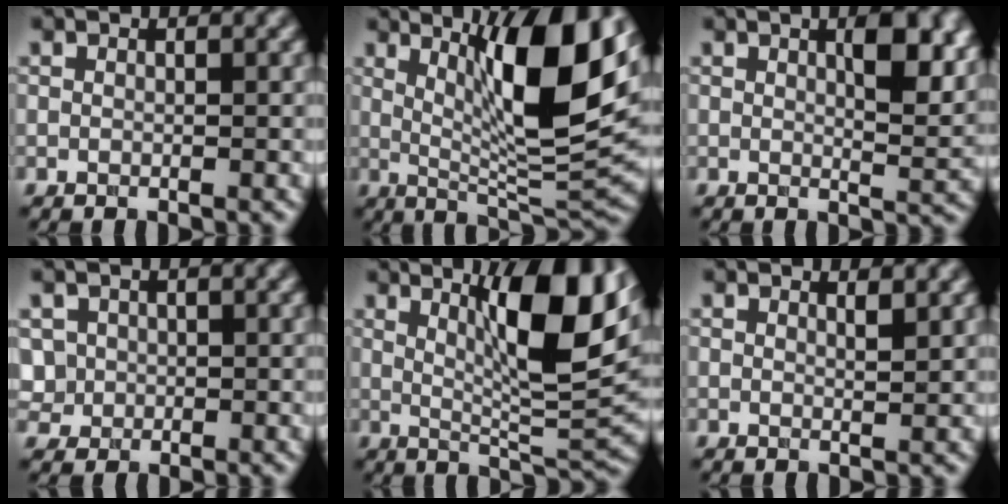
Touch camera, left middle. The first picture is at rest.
{"total": 11.0, "force": [3.6, 2.5, 10.1], "torque": [-0.144, -0.012, 0.073]}
{"total": 5.2, "force": [1.8, 1.7, 4.5], "torque": [-0.063, -0.001, 0.035]}
{"total": 2.3, "force": [0.1, 2.2, 0.6], "torque": [-0.017, 0.007, 0.017]}
{"total": 10.1, "force": [3.6, 2.2, 9.2], "torque": [-0.129, -0.004, 0.068]}
{"total": 1.0, "force": [0.7, 0.3, 0.8], "torque": [-0.004, 0.003, 0.013]}